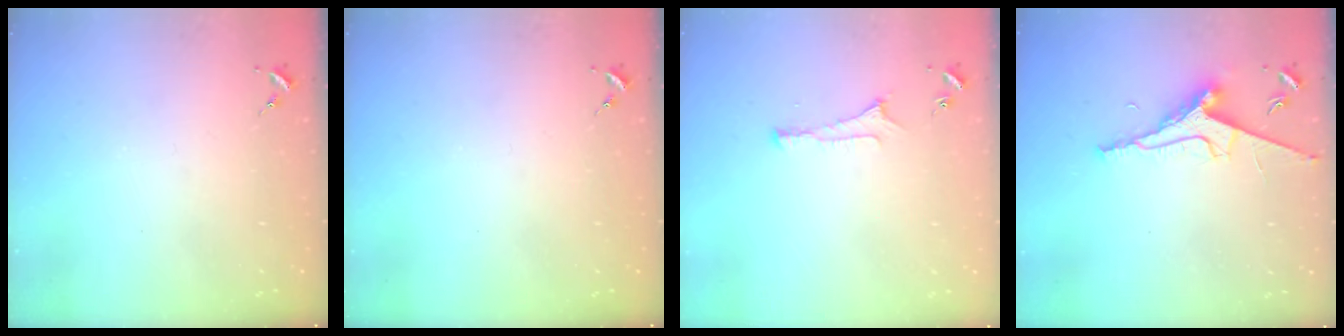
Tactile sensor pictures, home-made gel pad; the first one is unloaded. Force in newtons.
{"total": 0.0}
{"total": 4.3, "press": 4.3, "slide": 0.7}
{"total": 9.5, "press": 9.4, "slide": 1.2}